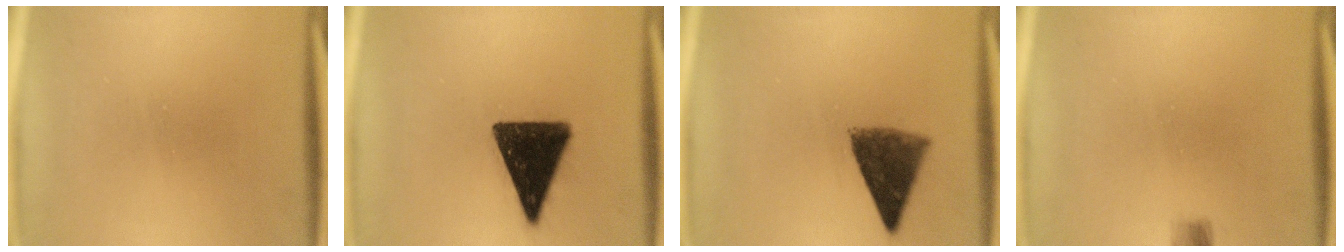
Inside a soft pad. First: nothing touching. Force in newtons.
{"total": 14.2}
{"total": 7.5}
{"total": 1.6}